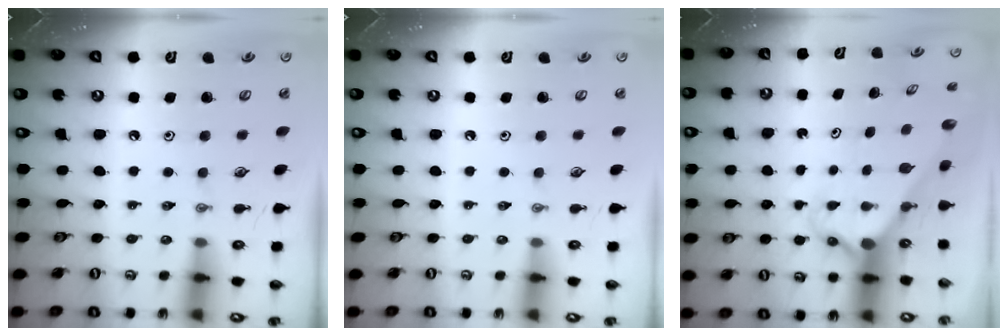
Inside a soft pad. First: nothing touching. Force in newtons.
{"total": 0.0}
{"total": 2.8, "press": 2.8, "slide": 0.2}